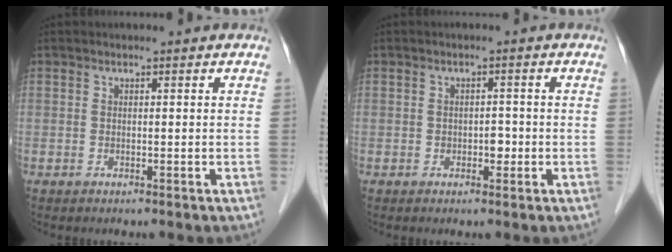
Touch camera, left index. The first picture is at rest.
{"total": 1.6, "force": [-0.5, 1.0, 1.1], "torque": [-0.015, 0.003, -0.005]}